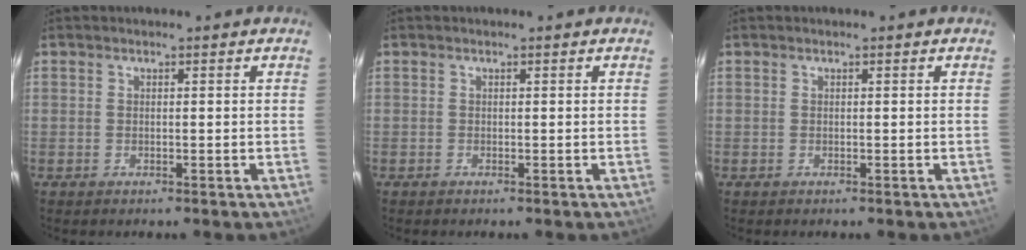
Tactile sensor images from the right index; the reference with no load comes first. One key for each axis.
{"total": 0.0}
{"total": 0.0}